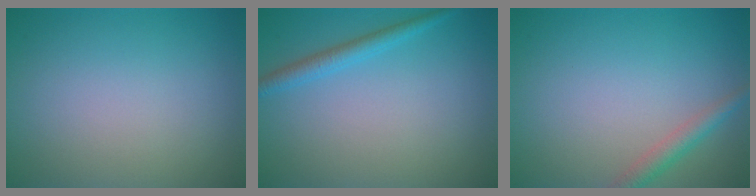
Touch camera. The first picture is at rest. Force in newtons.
{"total": 1.9, "press": 1.9, "slide": 0.1}
{"total": 2.0, "press": 2.0, "slide": 0.1}